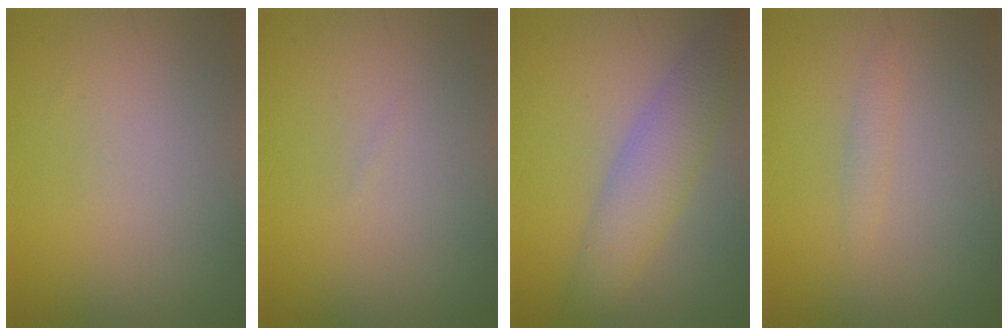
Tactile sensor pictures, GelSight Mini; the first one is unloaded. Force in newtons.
{"total": 0.0}
{"total": 4.5, "press": 4.5, "slide": 0.1}
{"total": 0.9, "press": 0.9, "slide": 0.0}